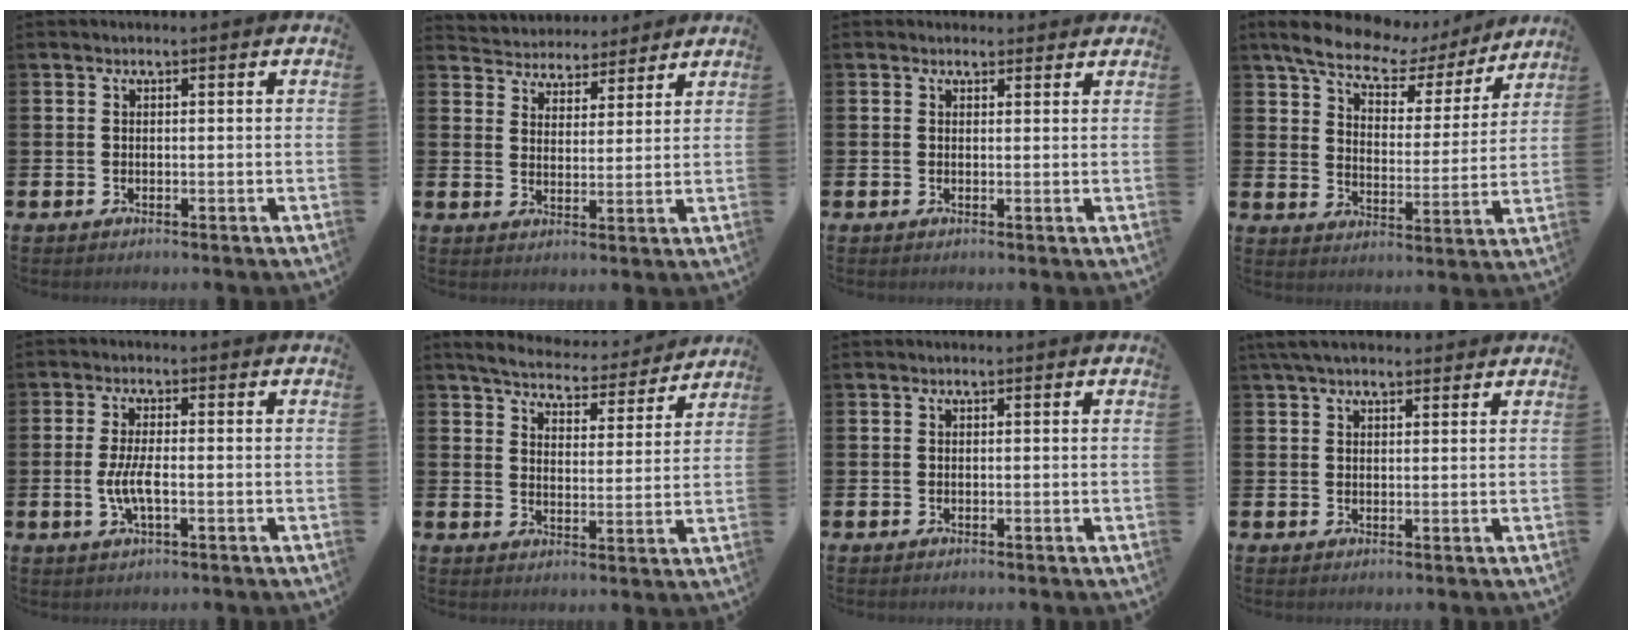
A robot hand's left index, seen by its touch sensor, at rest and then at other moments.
{"total": 4.3, "force": [4.1, 1.3, -0.7], "torque": [-0.015, -0.027, 0.072]}
{"total": 1.3, "force": [1.1, 0.6, 0.0], "torque": [0.005, 0.002, 0.020]}
{"total": 7.9, "force": [7.0, 2.5, 2.8], "torque": [-0.076, -0.047, 0.118]}
{"total": 3.9, "force": [-0.8, 1.1, 3.6], "torque": [-0.084, -0.001, -0.017]}
{"total": 5.5, "force": [5.4, 1.0, 0.8], "torque": [-0.041, -0.038, 0.090]}
{"total": 0.0}
{"total": 4.0, "force": [3.3, 1.3, 1.7], "torque": [-0.041, -0.001, 0.062]}